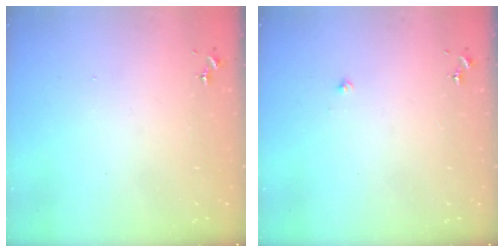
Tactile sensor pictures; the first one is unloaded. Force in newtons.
{"total": 1.4, "press": 1.4, "slide": 0.2}